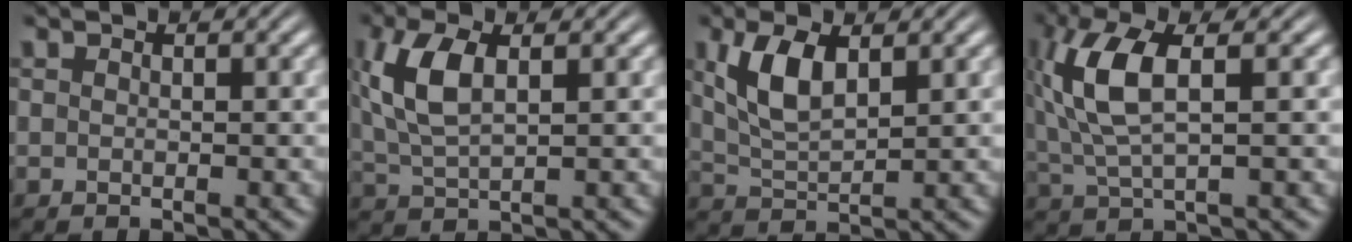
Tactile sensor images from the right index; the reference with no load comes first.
{"total": 4.7, "force": [1.3, 2.3, 3.9], "torque": [-0.094, -0.008, 0.034]}
{"total": 4.6, "force": [1.4, 2.5, 3.6], "torque": [-0.087, -0.012, 0.035]}
{"total": 6.1, "force": [1.3, 2.6, 5.4], "torque": [-0.129, -0.009, 0.034]}